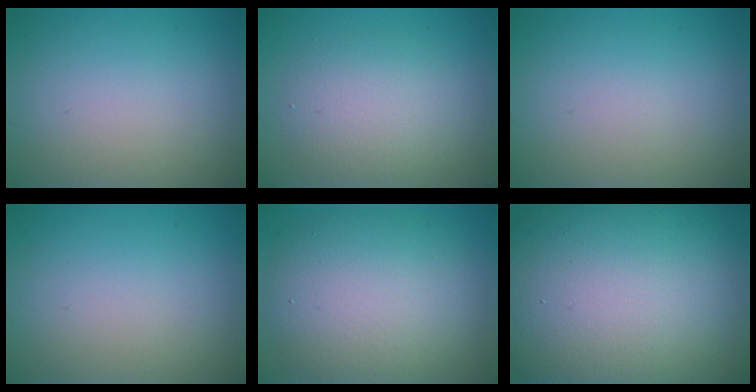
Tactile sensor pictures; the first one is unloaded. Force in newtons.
{"total": 4.0, "press": 4.0, "slide": 0.1}
{"total": 0.0}
{"total": 0.0}
{"total": 8.8, "press": 8.8, "slide": 0.7}
{"total": 21.3, "press": 21.3, "slide": 0.9}